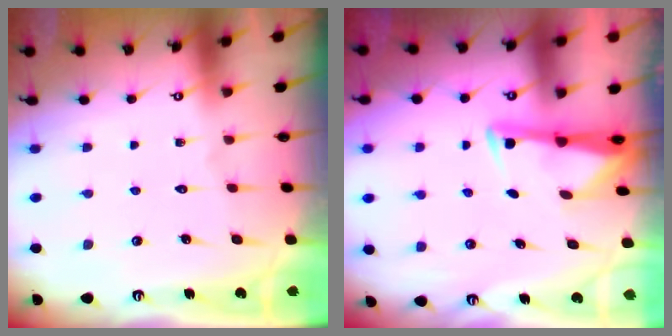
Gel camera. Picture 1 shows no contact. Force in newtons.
{"total": 2.9, "press": 2.9, "slide": 0.4}